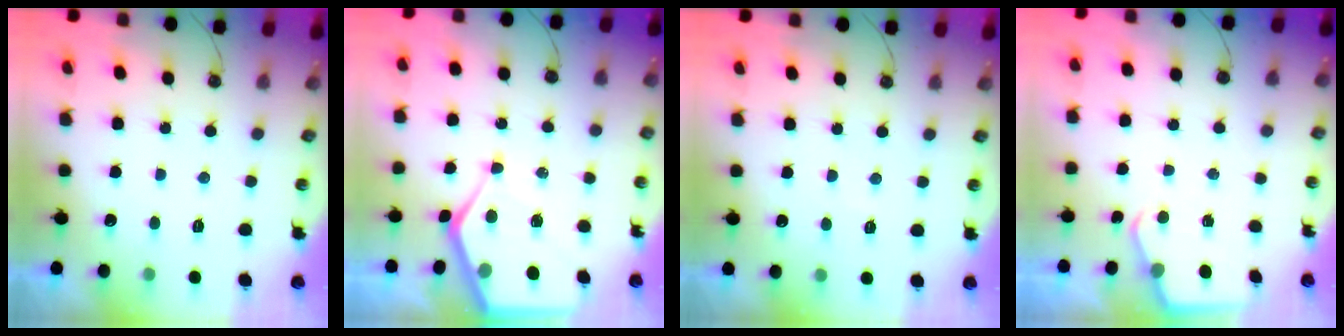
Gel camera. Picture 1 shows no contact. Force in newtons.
{"total": 11.1, "press": 11.1, "slide": 1.2}
{"total": 2.7, "press": 2.7, "slide": 0.5}
{"total": 2.6, "press": 2.5, "slide": 0.4}